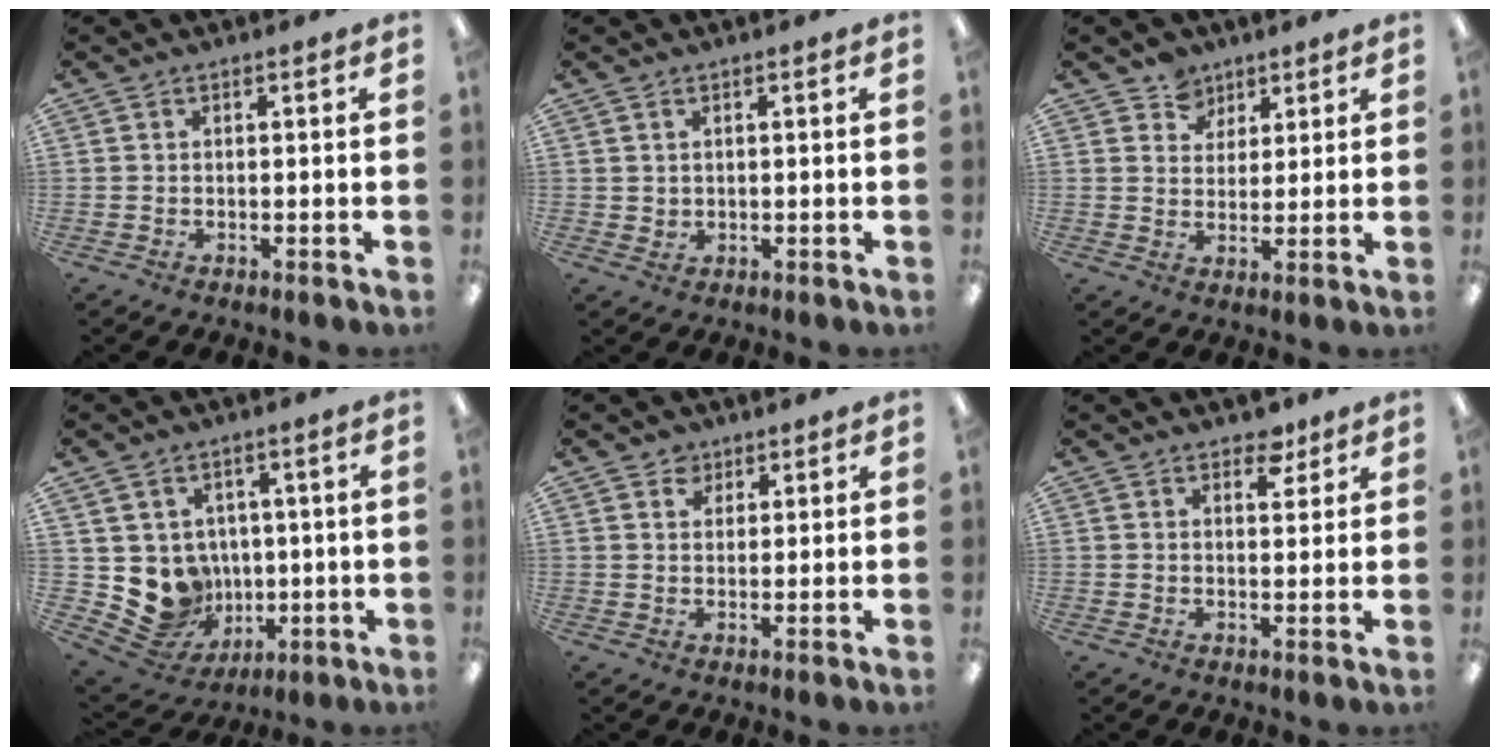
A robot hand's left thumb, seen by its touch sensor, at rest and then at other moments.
{"total": 1.5, "force": [1.0, 1.1, 0.2], "torque": [-0.006, 0.002, 0.018]}
{"total": 6.1, "force": [4.4, 4.3, 0.1], "torque": [-0.011, -0.019, 0.083]}
{"total": 9.6, "force": [0.1, 9.4, 2.1], "torque": [-0.066, -0.012, 0.016]}
{"total": 3.5, "force": [2.3, 2.6, 0.4], "torque": [0.000, -0.004, 0.040]}
{"total": 4.8, "force": [3.6, 2.6, 2.0], "torque": [-0.006, -0.018, 0.058]}